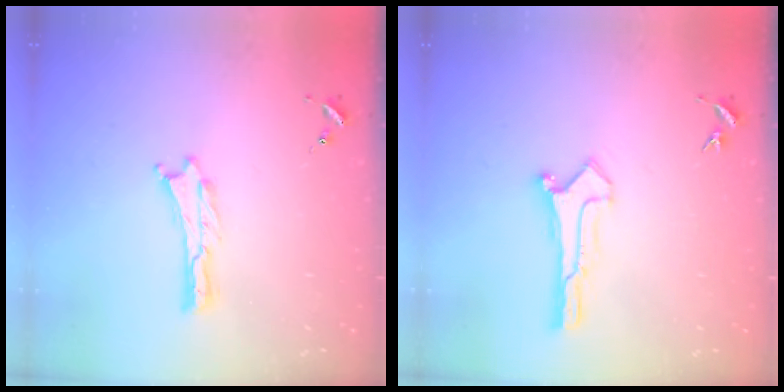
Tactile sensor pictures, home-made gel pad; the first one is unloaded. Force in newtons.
{"total": 0.0}